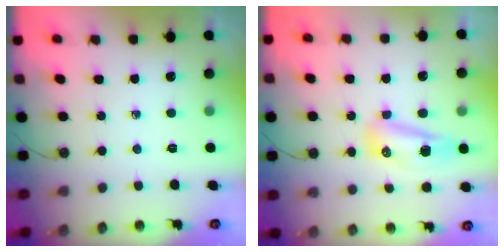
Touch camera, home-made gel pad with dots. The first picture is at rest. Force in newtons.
{"total": 24.6, "press": 13.1, "slide": 20.8}